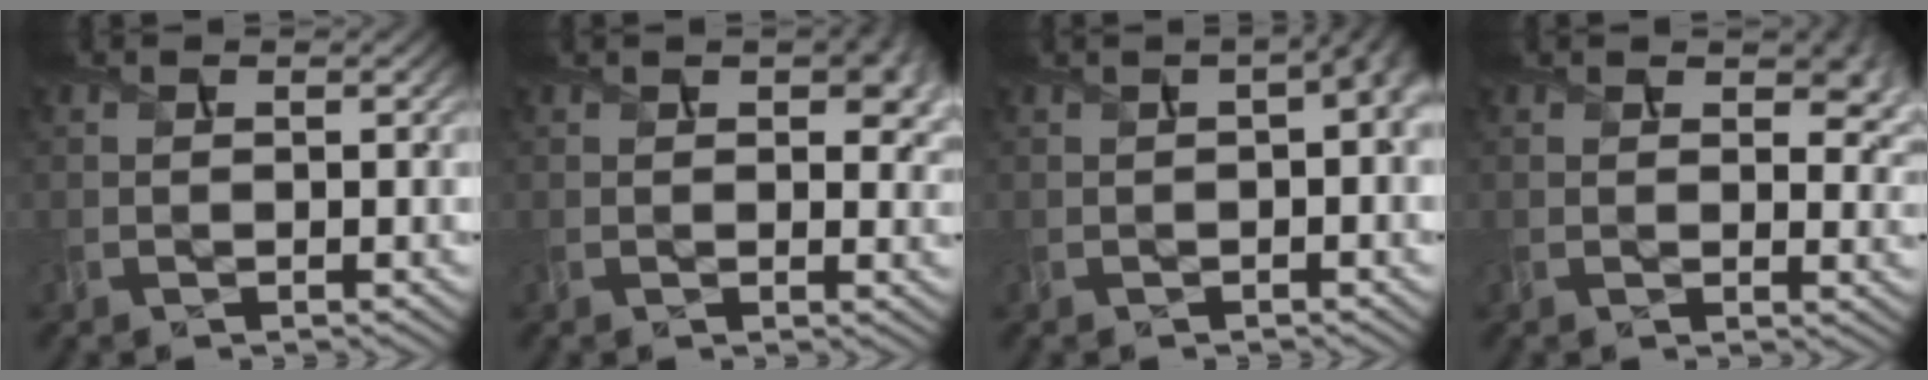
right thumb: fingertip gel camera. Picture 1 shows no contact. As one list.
[{"total": 6.1, "force": [2.0, 3.3, 4.7], "torque": [-0.071, -0.002, 0.035]}, {"total": 6.3, "force": [0.6, 2.3, 5.8], "torque": [-0.072, 0.009, 0.009]}, {"total": 6.2, "force": [2.8, 3.2, 4.5], "torque": [-0.070, -0.004, 0.048]}]